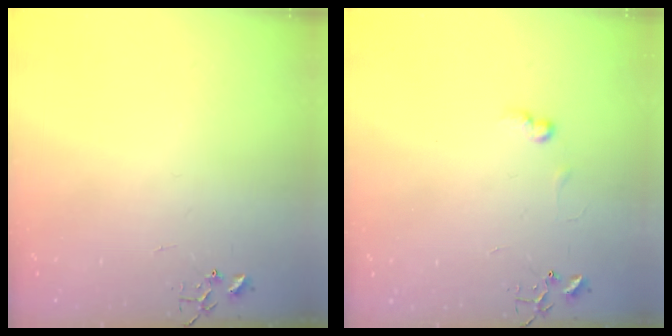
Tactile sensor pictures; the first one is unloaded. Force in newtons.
{"total": 5.5, "press": 5.5, "slide": 0.8}